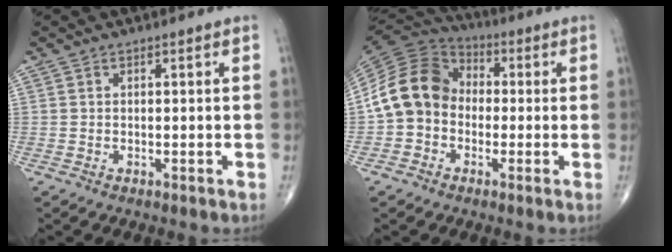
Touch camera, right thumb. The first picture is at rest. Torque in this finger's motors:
{"motor_torque": [1.97, 1.91, 0.82, -0.72, 0.10]}